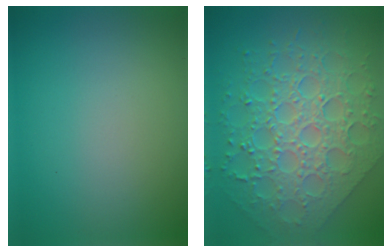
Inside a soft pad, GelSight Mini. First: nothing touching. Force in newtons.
{"total": 7.7, "press": 6.3, "slide": 4.3}